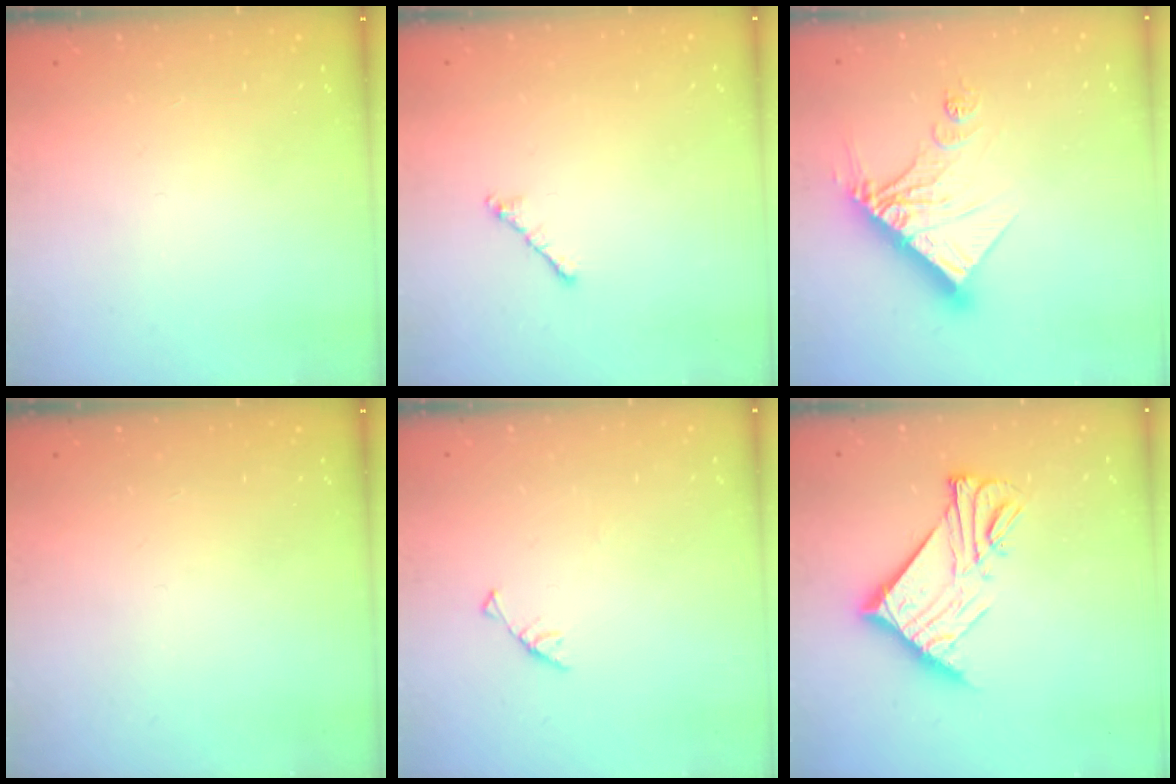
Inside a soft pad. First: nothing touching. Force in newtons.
{"total": 1.0, "press": 0.9, "slide": 0.4}
{"total": 14.3, "press": 14.2, "slide": 1.4}
{"total": 0.0}
{"total": 3.0, "press": 3.0, "slide": 0.3}
{"total": 15.4, "press": 15.4, "slide": 0.4}